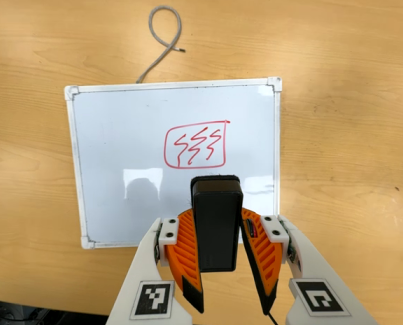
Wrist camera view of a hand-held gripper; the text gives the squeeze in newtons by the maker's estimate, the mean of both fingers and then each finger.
{"total": 6.7, "left": 5.6, "right": 7.9}